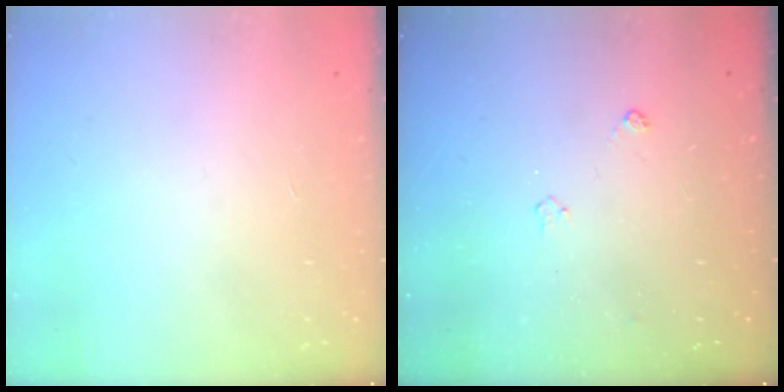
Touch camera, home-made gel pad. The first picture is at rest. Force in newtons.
{"total": 3.6, "press": 3.6, "slide": 0.6}